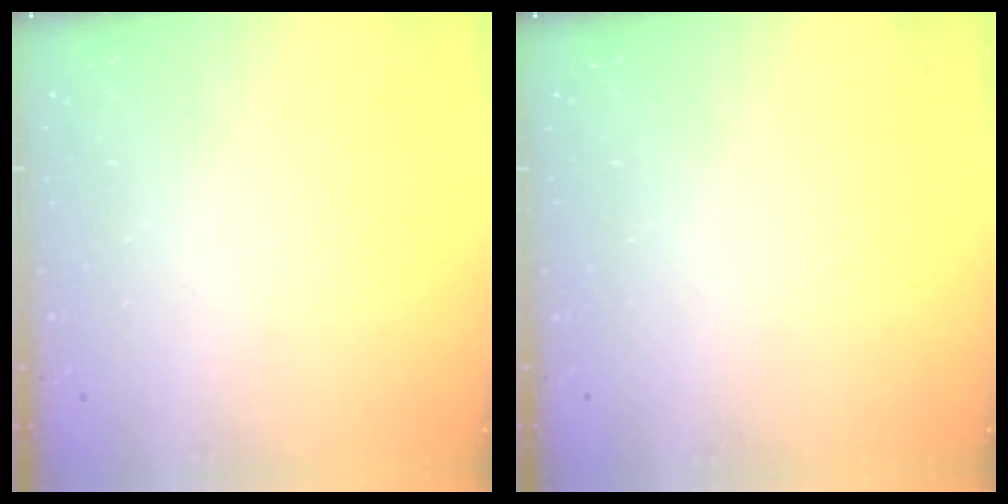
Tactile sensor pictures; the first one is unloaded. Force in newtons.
{"total": 0.0}